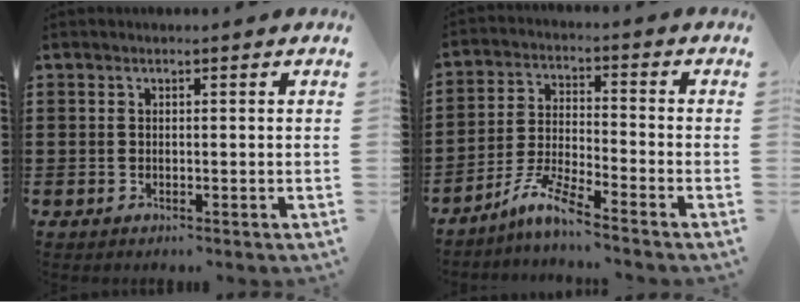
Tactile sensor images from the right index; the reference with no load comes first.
{"total": 6.3, "force": [-5.4, 0.0, 3.2], "torque": [-0.089, -0.014, -0.111]}